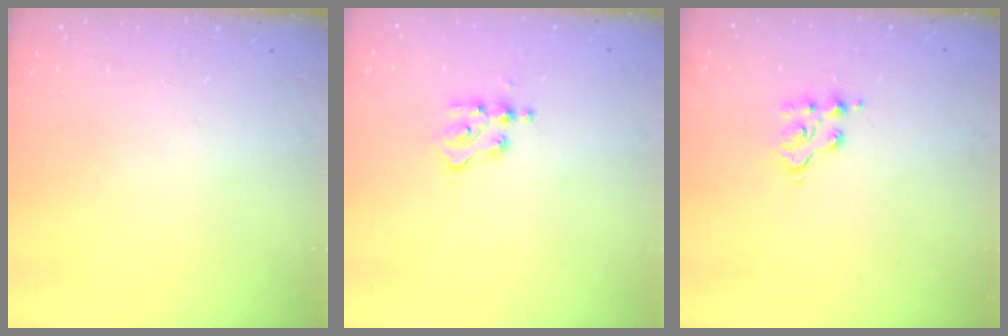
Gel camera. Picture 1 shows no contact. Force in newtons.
{"total": 2.3, "press": 2.2, "slide": 0.3}
{"total": 6.4, "press": 6.4, "slide": 0.5}